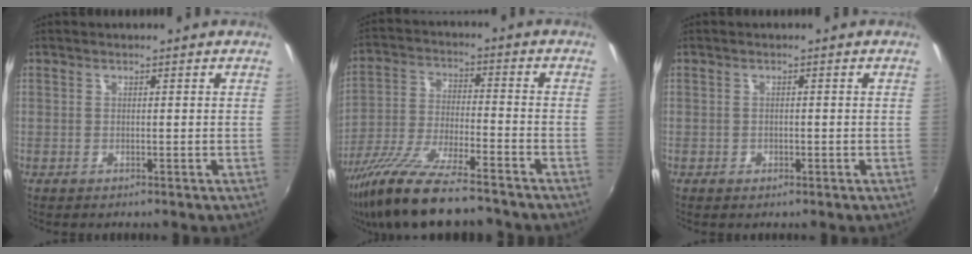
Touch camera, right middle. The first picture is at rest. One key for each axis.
{"total": 16.7, "fx": -13.2, "fy": 2.7, "fz": 9.9, "tx": -0.200, "ty": -0.042, "tz": -0.235}
{"total": 0.9, "fx": -0.5, "fy": 0.7, "fz": 0.3, "tx": -0.006, "ty": -0.004, "tz": -0.008}